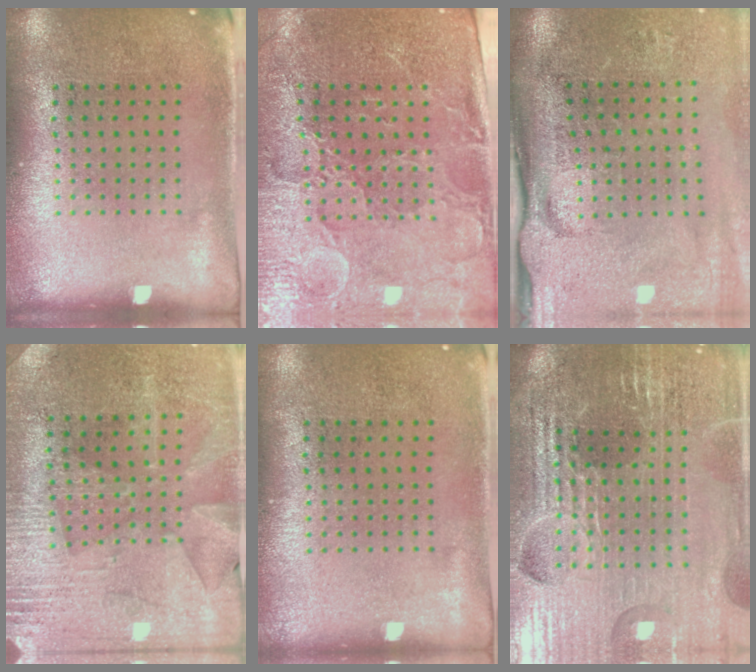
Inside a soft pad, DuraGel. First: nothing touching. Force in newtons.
{"total": 3.4, "press": 3.3, "slide": 0.9}
{"total": 4.4, "press": 3.6, "slide": 2.6}
{"total": 2.8, "press": 2.7, "slide": 0.6}
{"total": 0.0}
{"total": 4.9, "press": 4.6, "slide": 1.5}